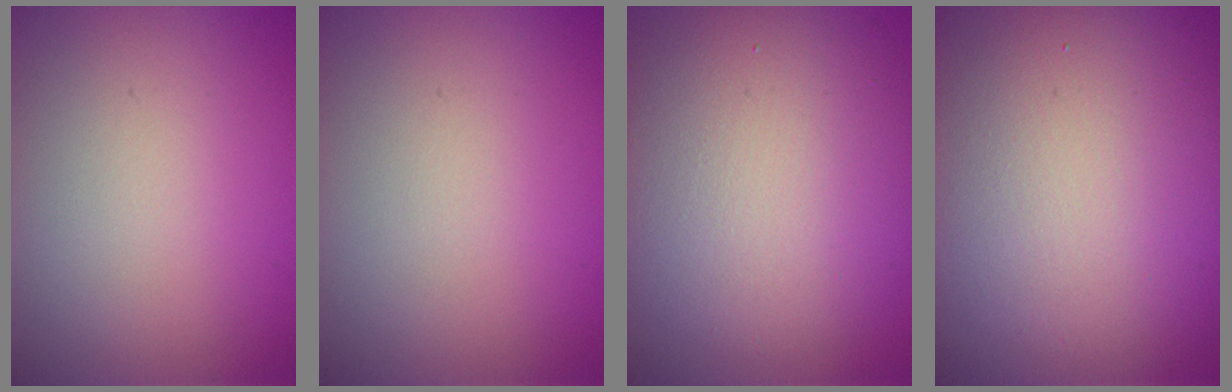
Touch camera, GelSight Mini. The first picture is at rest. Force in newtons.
{"total": 0.0}
{"total": 10.7, "press": 10.7, "slide": 0.7}
{"total": 17.1, "press": 17.0, "slide": 1.4}